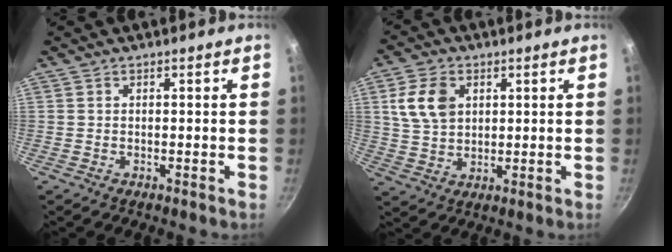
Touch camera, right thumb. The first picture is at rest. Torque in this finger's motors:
{"motor_torque": [-0.76, 1.14, 0.78, 0.36, 0.09]}